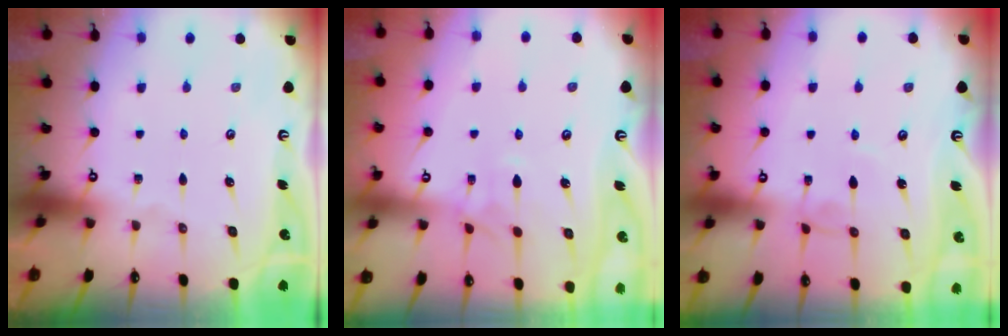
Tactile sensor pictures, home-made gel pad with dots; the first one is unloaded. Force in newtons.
{"total": 1.3, "press": 1.0, "slide": 0.8}
{"total": 2.8, "press": 2.8, "slide": 0.1}